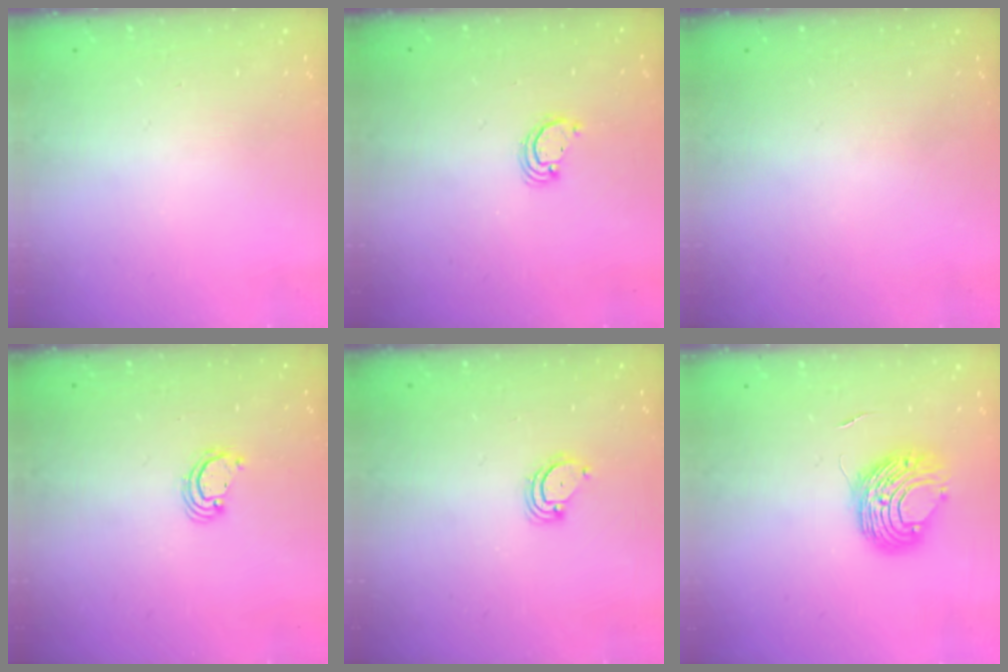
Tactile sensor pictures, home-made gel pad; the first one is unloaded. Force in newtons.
{"total": 2.8, "press": 2.8, "slide": 0.2}
{"total": 0.0}
{"total": 2.2, "press": 2.2, "slide": 0.1}
{"total": 3.3, "press": 3.3, "slide": 0.3}
{"total": 8.7, "press": 8.7, "slide": 0.4}